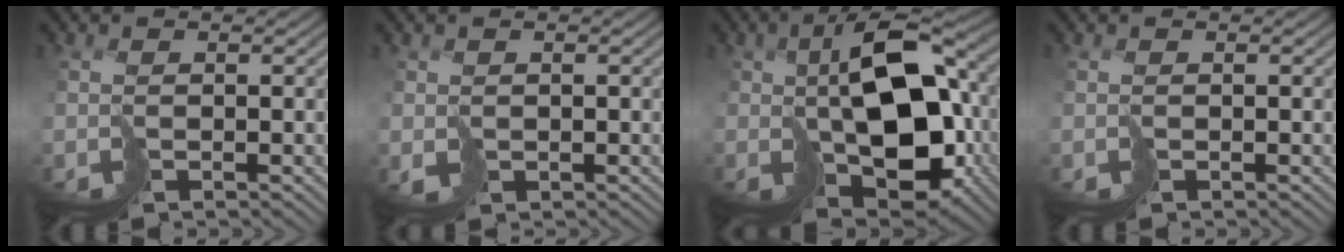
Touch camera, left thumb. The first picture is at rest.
{"total": 0.9, "force": [0.3, 0.8, 0.2], "torque": [-0.004, 0.000, 0.008]}
{"total": 14.5, "force": [-0.1, 8.3, 11.9], "torque": [-0.184, -0.008, 0.013]}
{"total": 0.0}